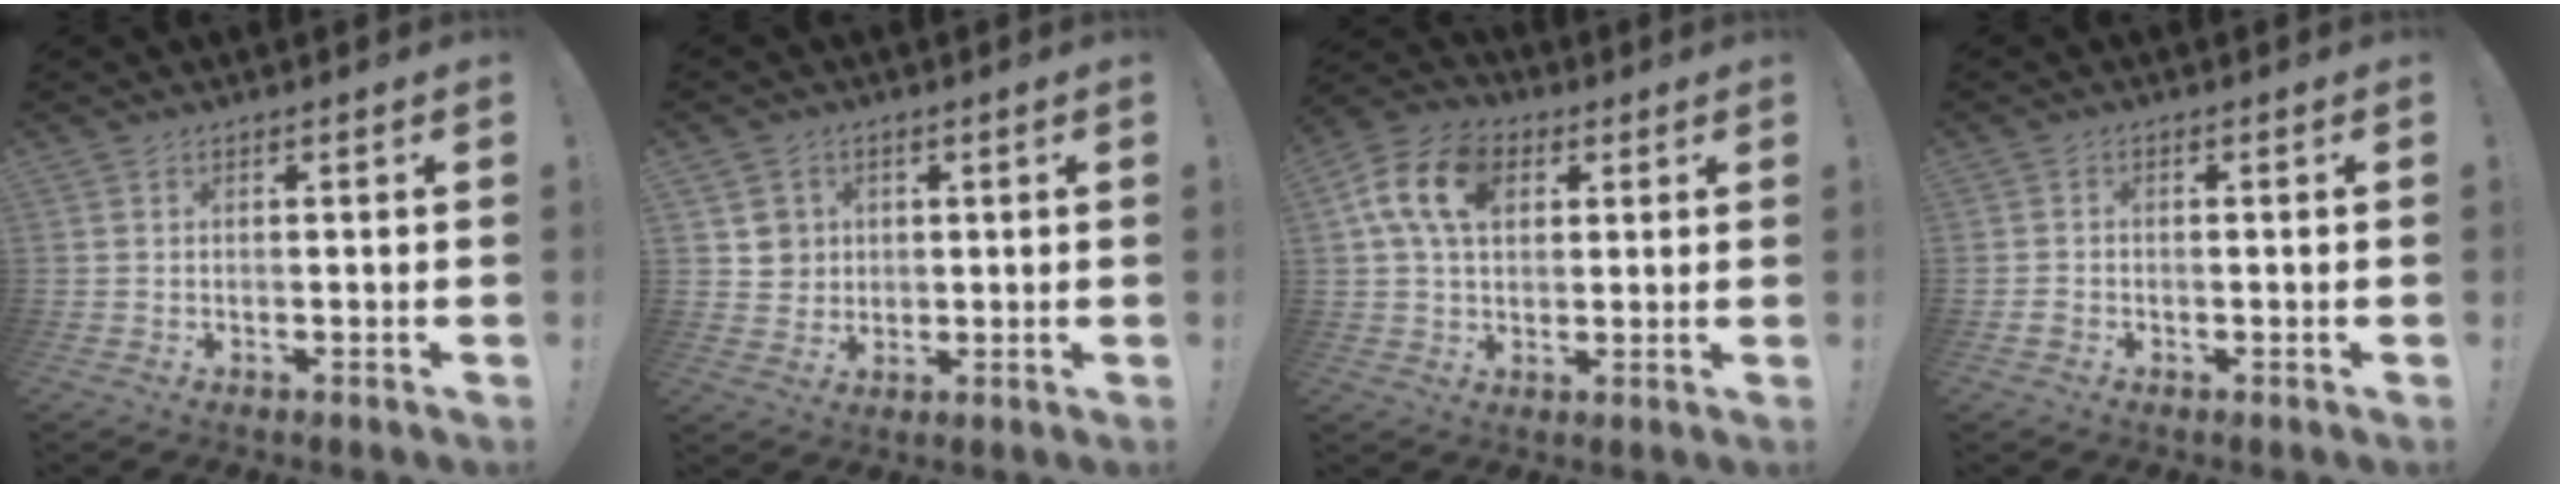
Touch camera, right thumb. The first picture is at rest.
{"total": 6.0, "force": [2.1, 5.6, 0.7], "torque": [-0.003, -0.013, 0.044]}
{"total": 14.3, "force": [4.9, 9.8, 9.3], "torque": [-0.159, 0.003, 0.095]}
{"total": 1.9, "force": [-0.9, 1.3, 1.1], "torque": [-0.015, 0.005, -0.015]}